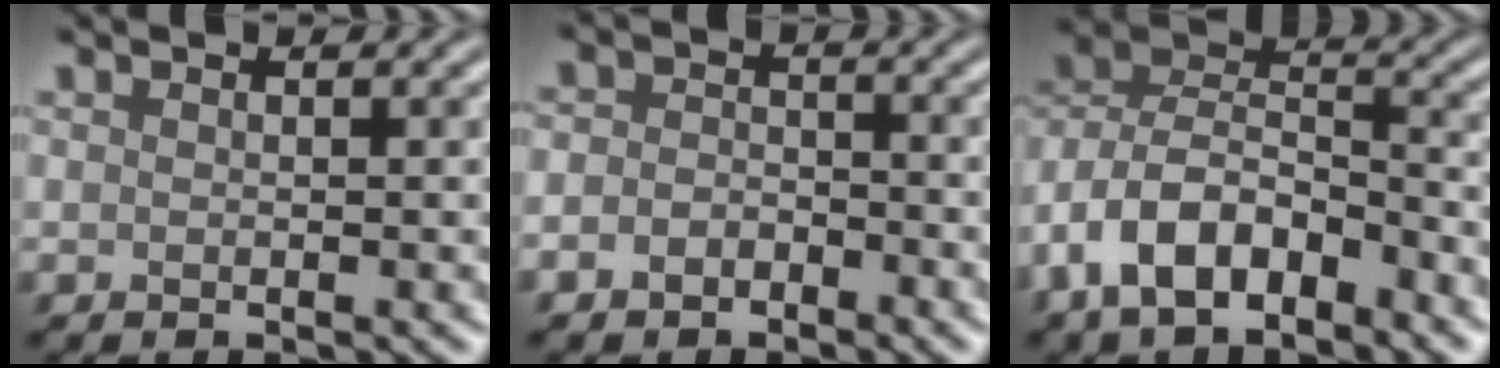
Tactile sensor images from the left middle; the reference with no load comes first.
{"total": 2.2, "force": [-1.3, 1.7, 0.8], "torque": [-0.004, 0.005, -0.035]}
{"total": 8.8, "force": [-4.7, 4.7, 5.8], "torque": [-0.104, 0.009, -0.098]}